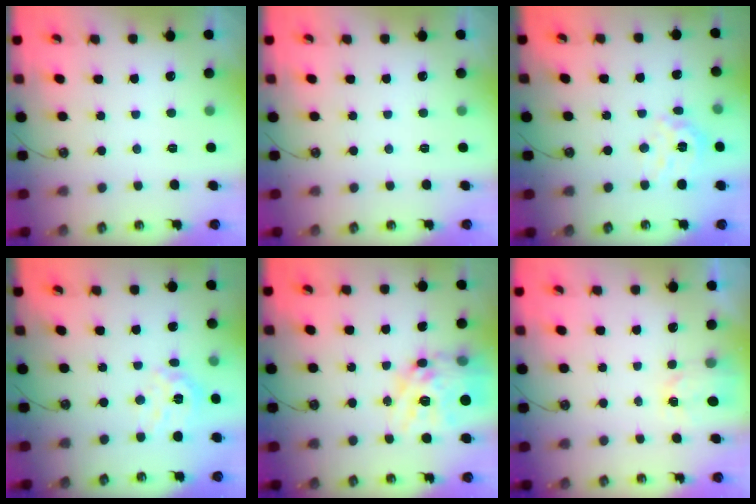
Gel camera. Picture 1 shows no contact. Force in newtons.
{"total": 0.0}
{"total": 11.8, "press": 11.8, "slide": 0.9}
{"total": 11.8, "press": 11.8, "slide": 0.9}
{"total": 18.0, "press": 17.9, "slide": 1.6}
{"total": 2.2, "press": 2.2, "slide": 0.2}